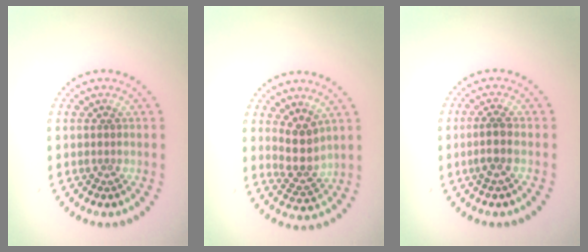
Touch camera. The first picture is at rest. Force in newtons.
{"total": 2.8, "press": 2.2, "slide": 1.7}
{"total": 1.9, "press": 1.4, "slide": 1.2}